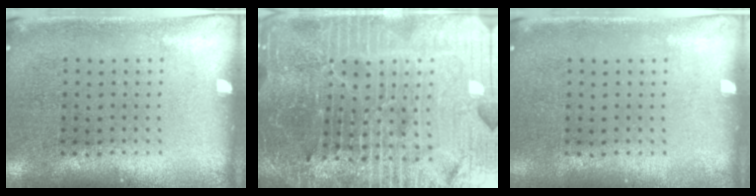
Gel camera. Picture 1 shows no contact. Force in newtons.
{"total": 6.5, "press": 5.8, "slide": 3.0}
{"total": 0.0}